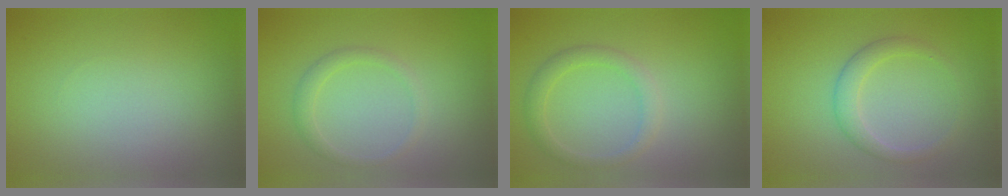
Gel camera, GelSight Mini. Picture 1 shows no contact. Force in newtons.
{"total": 1.5, "press": 1.5, "slide": 0.1}
{"total": 2.1, "press": 2.1, "slide": 0.3}
{"total": 2.3, "press": 2.3, "slide": 0.1}